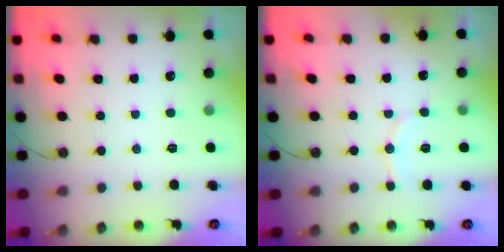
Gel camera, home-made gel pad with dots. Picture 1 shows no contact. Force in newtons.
{"total": 6.8, "press": 6.5, "slide": 2.0}